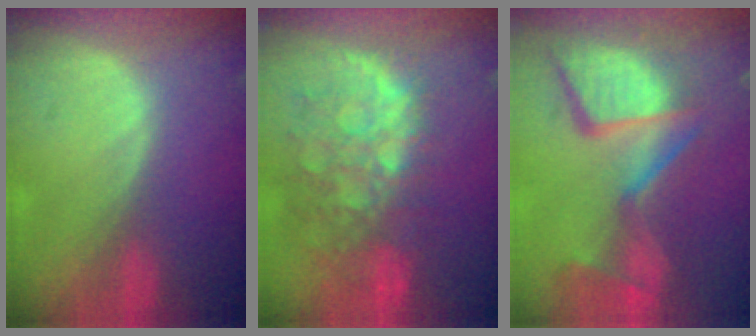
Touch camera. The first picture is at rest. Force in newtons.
{"total": 11.2, "press": 9.7, "slide": 5.5}
{"total": 13.8, "press": 11.3, "slide": 8.0}